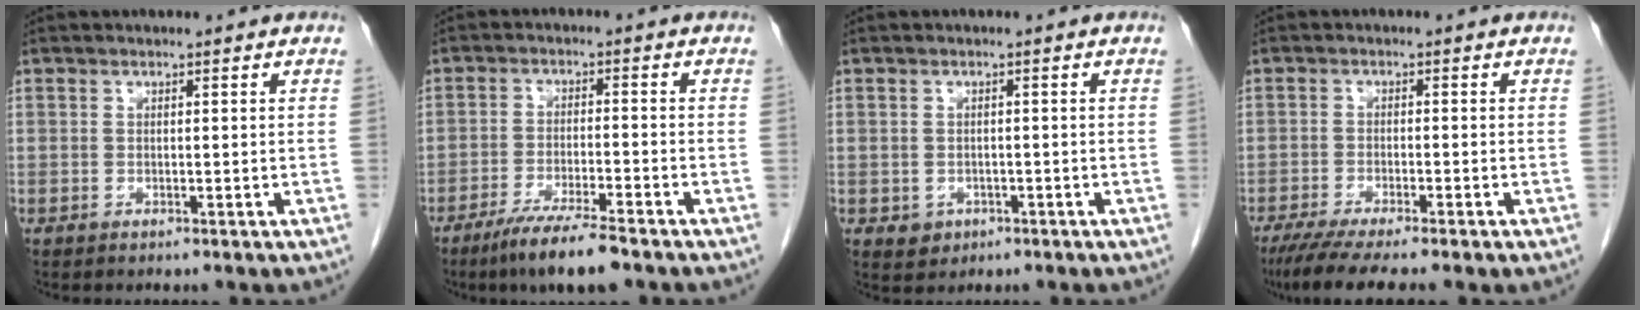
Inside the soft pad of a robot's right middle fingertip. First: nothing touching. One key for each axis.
{"total": 8.1, "fx": -5.9, "fy": 0.5, "fz": 5.5, "tx": -0.097, "ty": -0.021, "tz": -0.103}
{"total": 2.4, "fx": -0.9, "fy": 2.1, "fz": 0.7, "tx": -0.010, "ty": 0.004, "tz": -0.003}
{"total": 7.7, "fx": -5.9, "fy": 0.3, "fz": 4.9, "tx": -0.074, "ty": -0.018, "tz": -0.093}